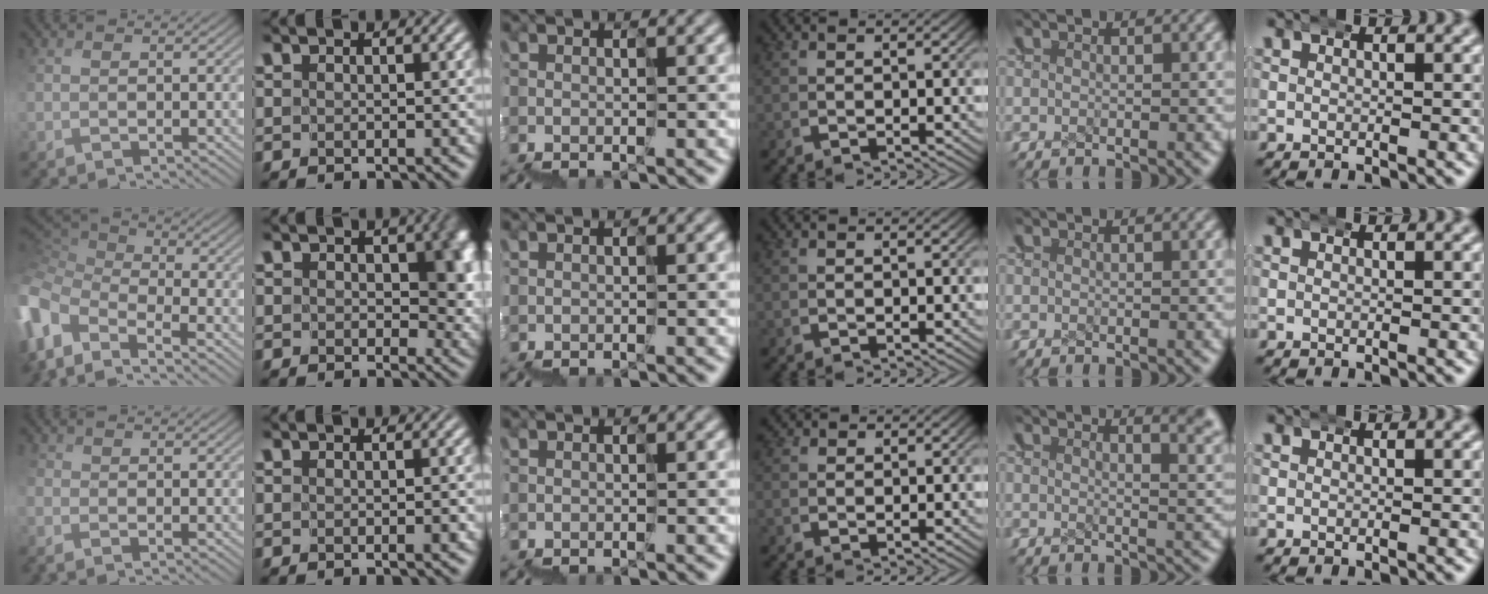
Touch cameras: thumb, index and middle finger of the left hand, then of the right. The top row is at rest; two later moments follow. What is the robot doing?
{"motion": "wrap", "object": "ethernet cable"}